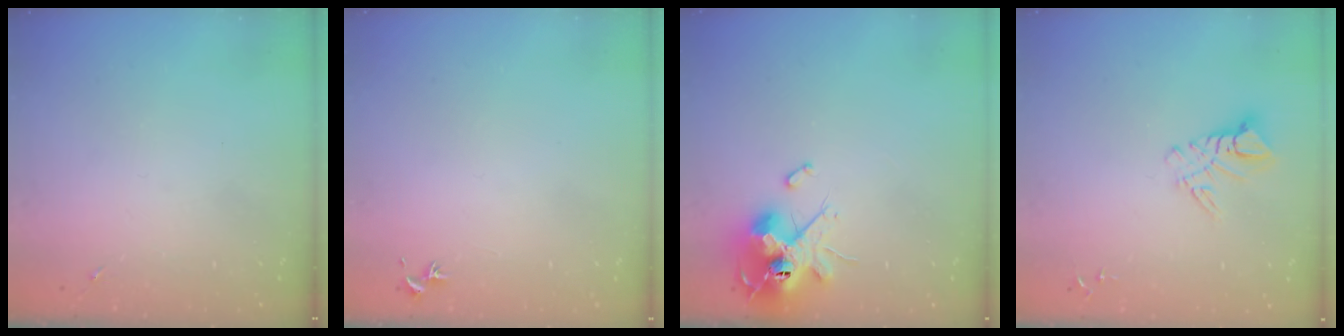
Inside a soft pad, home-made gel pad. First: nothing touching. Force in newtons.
{"total": 0.8, "press": 0.7, "slide": 0.3}
{"total": 13.9, "press": 13.8, "slide": 1.3}
{"total": 8.9, "press": 8.8, "slide": 0.9}